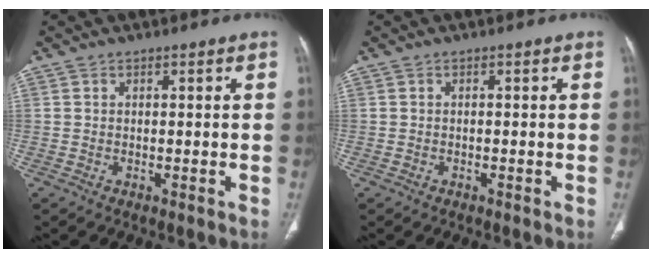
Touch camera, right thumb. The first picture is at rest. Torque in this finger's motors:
{"motor_torque": [-0.18, -0.02, -0.02, 0.17, 0.01]}